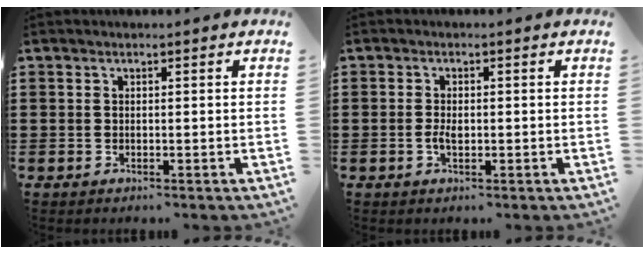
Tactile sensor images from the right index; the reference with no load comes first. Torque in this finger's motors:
{"motor_torque": [2.14, 0.00, 0.03, -0.02]}